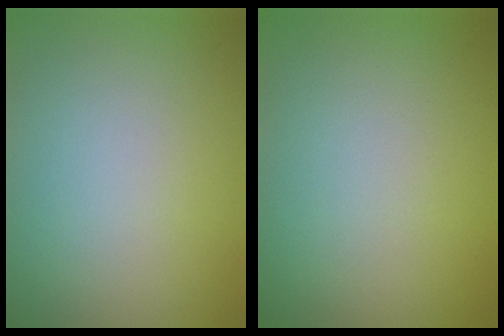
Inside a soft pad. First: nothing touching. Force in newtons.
{"total": 0.0}